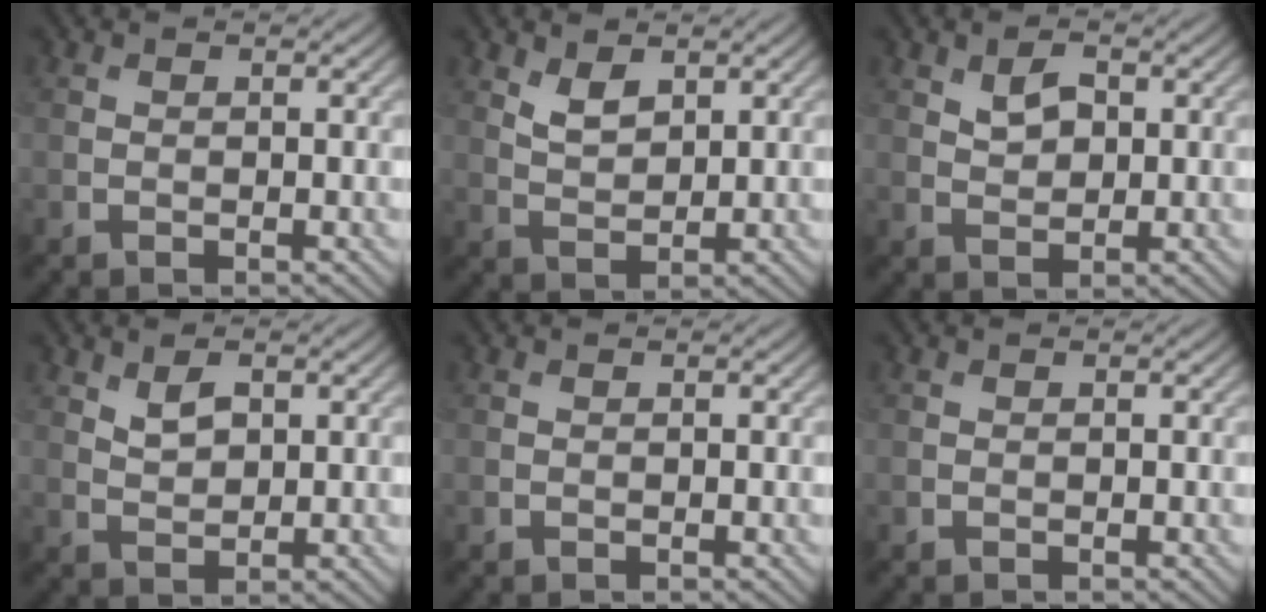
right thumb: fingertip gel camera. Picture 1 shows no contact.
{"total": 3.1, "force": [1.9, 1.5, 1.9], "torque": [-0.045, -0.007, 0.044]}
{"total": 2.9, "force": [1.1, 1.8, 1.9], "torque": [-0.038, 0.000, 0.022]}
{"total": 2.7, "force": [1.4, 1.5, 1.8], "torque": [-0.039, -0.003, 0.031]}
{"total": 0.0}
{"total": 0.0}